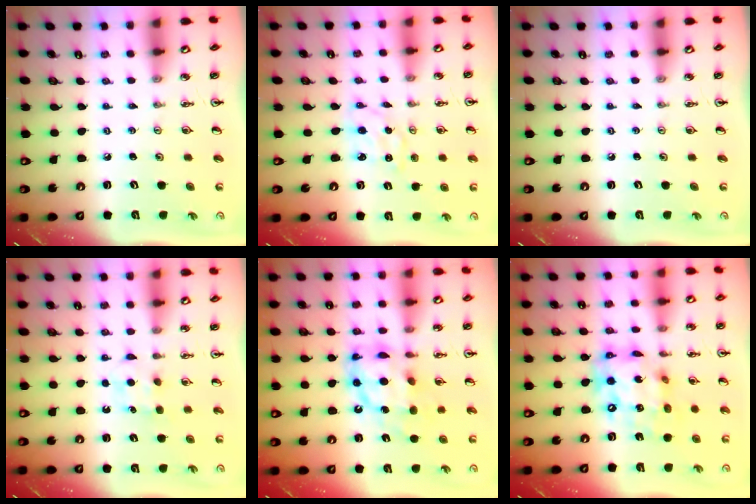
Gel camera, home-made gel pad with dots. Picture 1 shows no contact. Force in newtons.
{"total": 2.0, "press": 2.0, "slide": 0.2}
{"total": 0.0}
{"total": 5.2, "press": 5.1, "slide": 0.7}
{"total": 13.1, "press": 13.0, "slide": 1.1}
{"total": 16.0, "press": 15.9, "slide": 1.4}